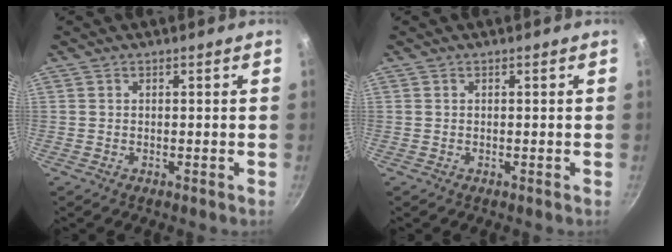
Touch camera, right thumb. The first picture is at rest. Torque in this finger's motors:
{"motor_torque": [-0.42, 0.36, 0.29, 0.29, 0.00]}